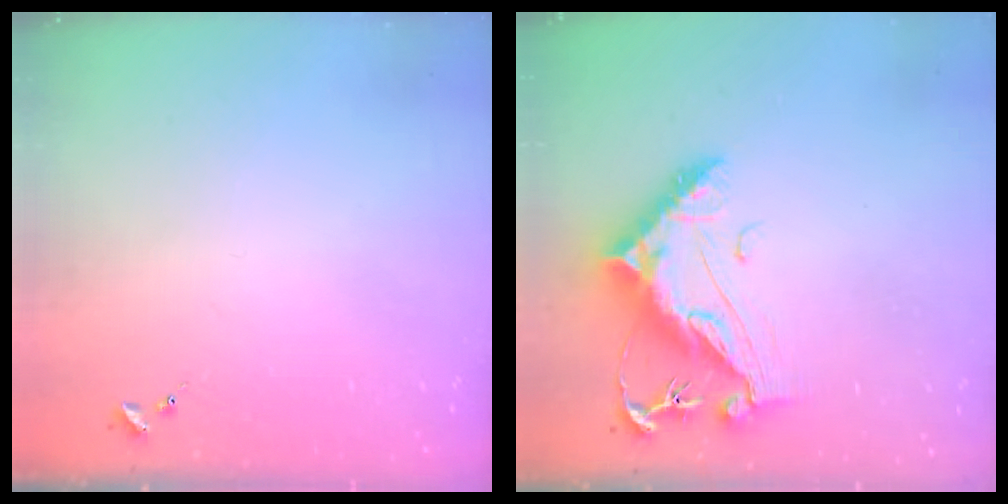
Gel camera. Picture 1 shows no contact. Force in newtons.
{"total": 13.0, "press": 12.9, "slide": 1.6}